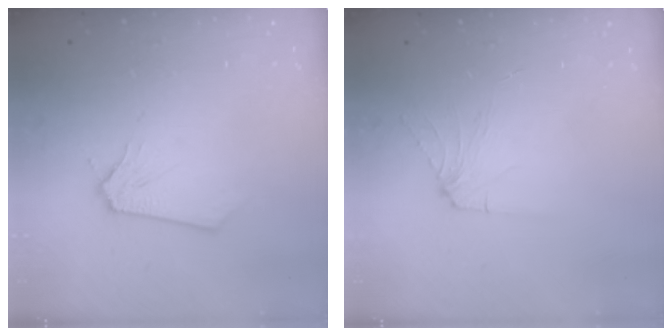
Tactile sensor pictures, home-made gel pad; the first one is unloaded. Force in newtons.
{"total": 4.3, "press": 4.2, "slide": 0.8}